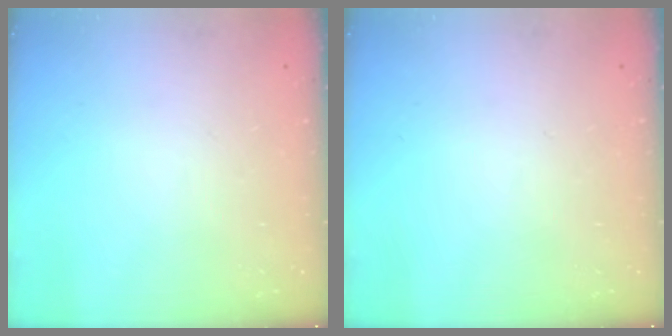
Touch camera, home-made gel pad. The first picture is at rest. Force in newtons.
{"total": 0.0}